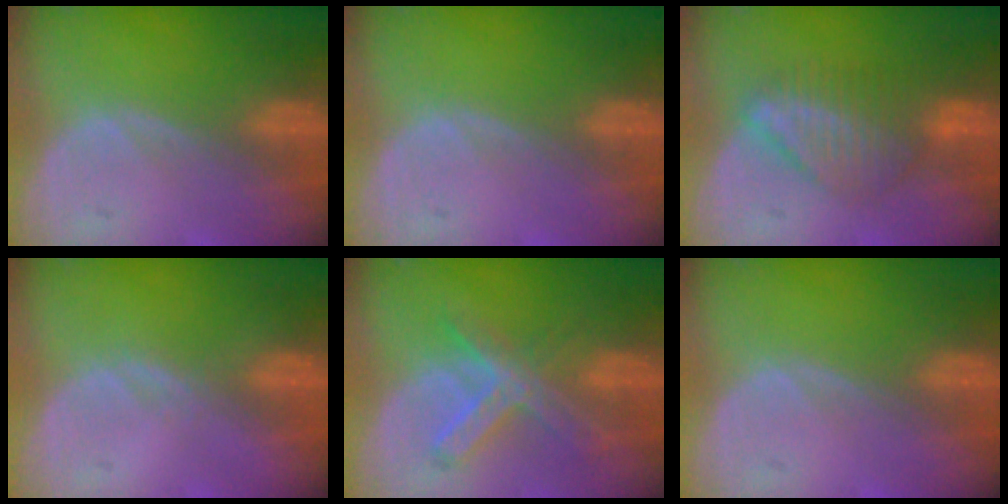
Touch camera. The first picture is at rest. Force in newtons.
{"total": 0.0}
{"total": 6.4, "press": 6.4, "slide": 0.1}
{"total": 0.8, "press": 0.6, "slide": 0.5}
{"total": 7.0, "press": 6.1, "slide": 3.6}
{"total": 0.0}